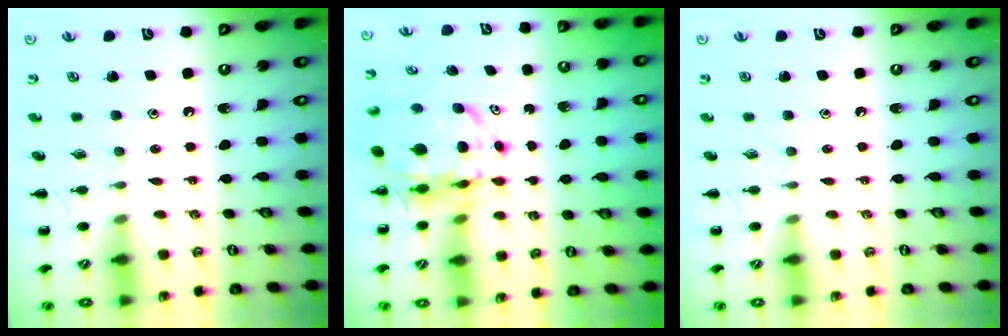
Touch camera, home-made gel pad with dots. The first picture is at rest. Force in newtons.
{"total": 7.6, "press": 7.1, "slide": 2.7}
{"total": 0.0}